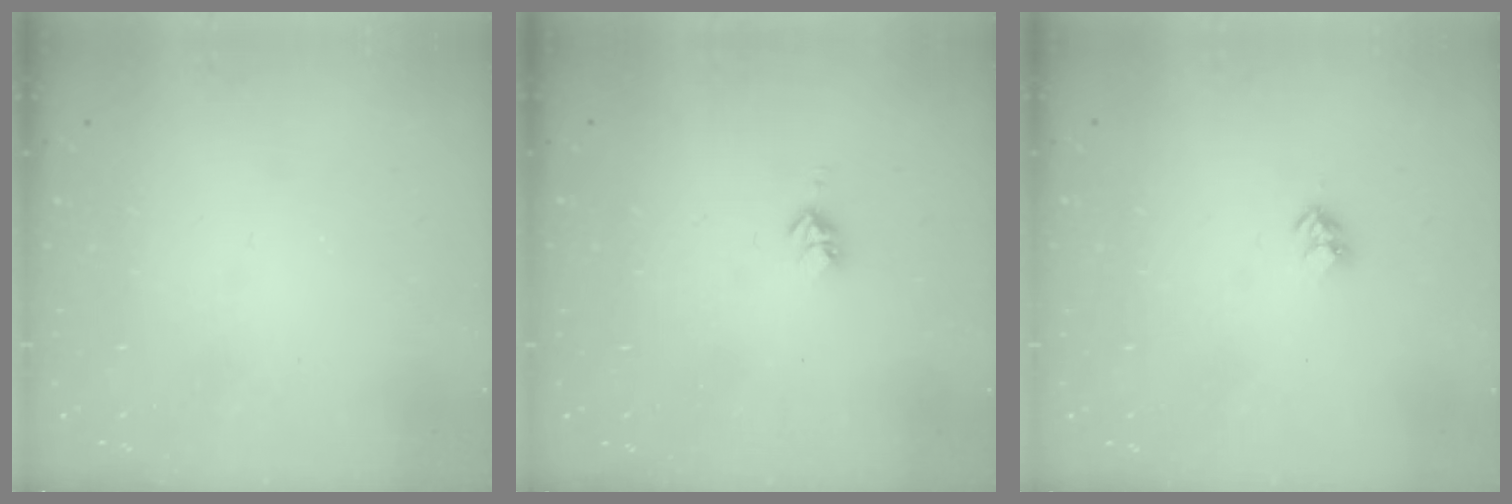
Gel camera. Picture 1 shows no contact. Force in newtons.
{"total": 3.7, "press": 3.7, "slide": 0.5}
{"total": 2.8, "press": 2.8, "slide": 0.4}